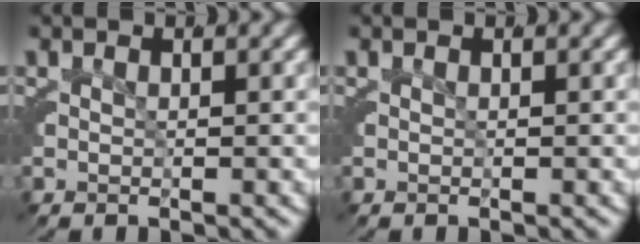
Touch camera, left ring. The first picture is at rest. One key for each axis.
{"total": 0.0}